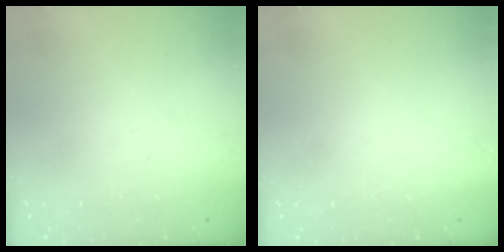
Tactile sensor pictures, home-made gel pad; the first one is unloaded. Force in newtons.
{"total": 1.5, "press": 1.5, "slide": 0.1}